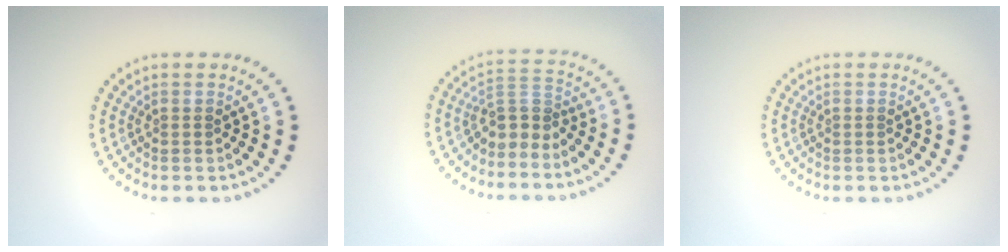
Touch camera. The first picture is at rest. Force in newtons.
{"total": 2.4, "press": 1.8, "slide": 1.7}
{"total": 0.0}